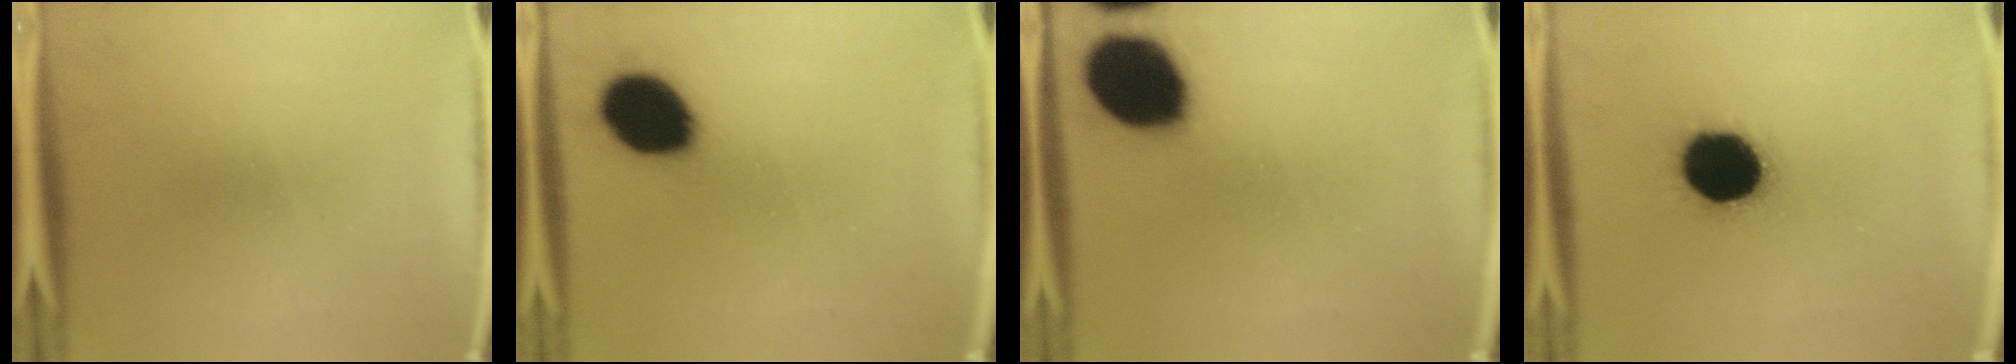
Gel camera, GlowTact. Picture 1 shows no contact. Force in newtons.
{"total": 14.5}
{"total": 19.2}
{"total": 19.6}